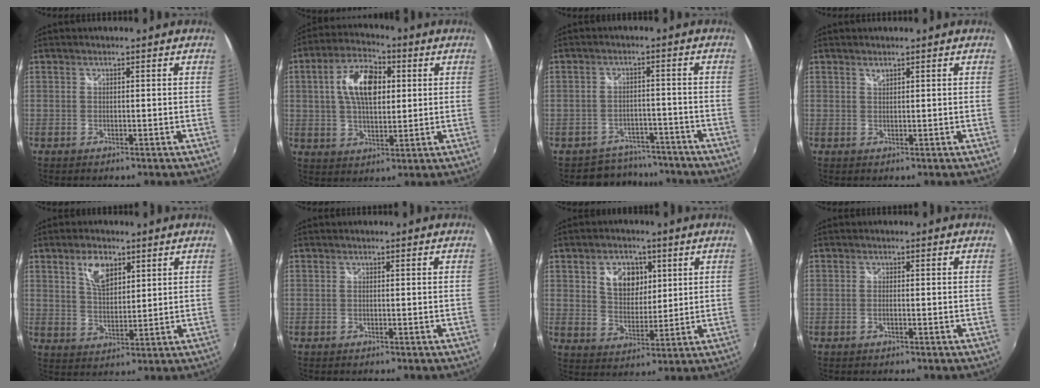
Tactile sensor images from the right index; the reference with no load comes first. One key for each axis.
{"total": 11.7, "fx": 2.6, "fy": 6.2, "fz": 9.6, "tx": -0.175, "ty": 0.019, "tz": 0.044}
{"total": 7.4, "fx": -6.1, "fy": 4.1, "fz": -0.2, "tx": -0.006, "ty": 0.027, "tz": -0.084}
{"total": 0.9, "fx": 0.7, "fy": 0.2, "fz": 0.4, "tx": -0.005, "ty": 0.001, "tz": 0.013}
{"total": 6.6, "fx": 3.5, "fy": 3.3, "fz": 4.5, "tx": -0.081, "ty": 0.008, "tz": 0.065}
{"total": 0.0}
{"total": 8.5, "fx": 3.3, "fy": 6.1, "fz": 4.9, "tx": -0.083, "ty": 0.012, "tz": 0.062}
{"total": 0.6, "fx": -0.1, "fy": 0.3, "fz": 0.6, "tx": -0.013, "ty": -0.001, "tz": -0.005}